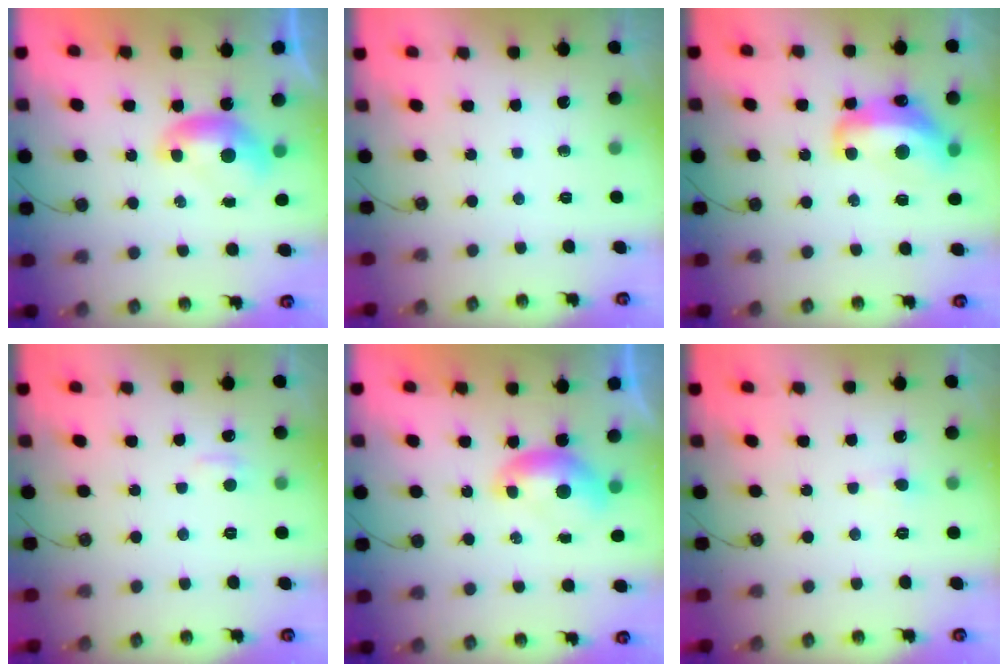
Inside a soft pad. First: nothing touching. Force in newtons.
{"total": 0.0}
{"total": 8.1, "press": 8.0, "slide": 1.1}
{"total": 1.4, "press": 1.3, "slide": 0.7}
{"total": 0.0}
{"total": 0.7, "press": 0.5, "slide": 0.5}